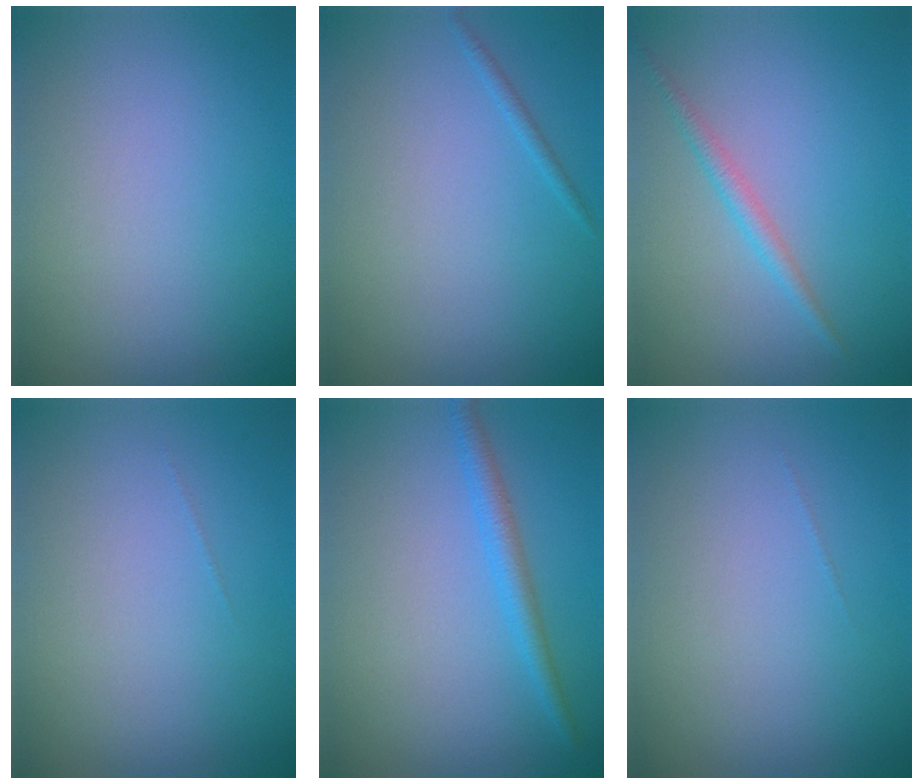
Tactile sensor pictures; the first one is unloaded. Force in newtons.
{"total": 0.6, "press": 0.6, "slide": 0.1}
{"total": 1.5, "press": 1.5, "slide": 0.1}
{"total": 0.0}
{"total": 2.1, "press": 2.1, "slide": 0.1}
{"total": 0.0}